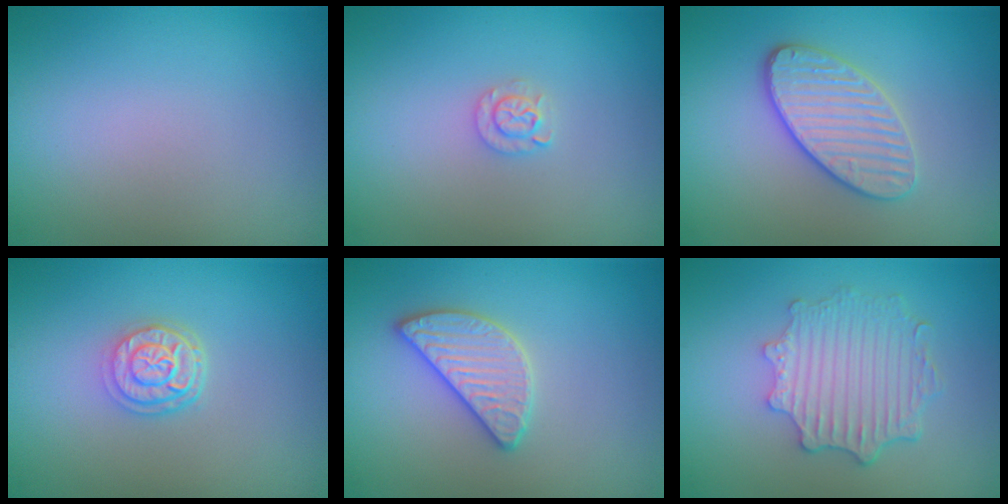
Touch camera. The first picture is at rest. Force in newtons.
{"total": 1.3, "press": 1.3, "slide": 0.2}
{"total": 3.8, "press": 3.4, "slide": 1.7}
{"total": 3.0, "press": 2.4, "slide": 1.9}
{"total": 2.8, "press": 2.8, "slide": 0.2}
{"total": 4.7, "press": 3.7, "slide": 2.8}